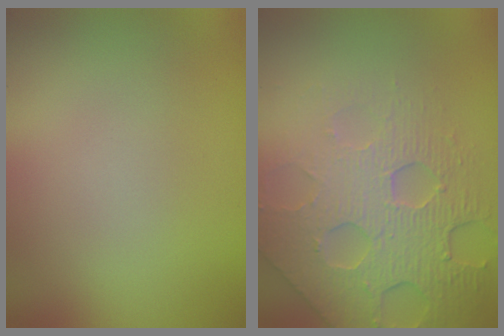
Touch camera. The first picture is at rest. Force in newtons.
{"total": 6.3, "press": 5.2, "slide": 3.7}